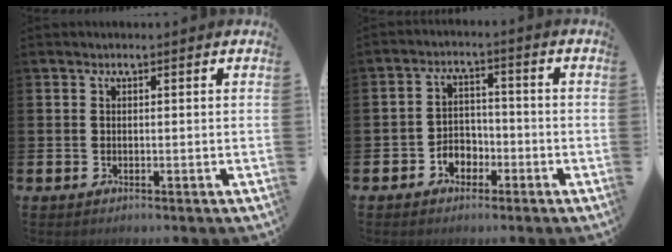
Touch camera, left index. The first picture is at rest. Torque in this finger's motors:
{"motor_torque": [0.47, 0.48, 0.03, 0.04]}